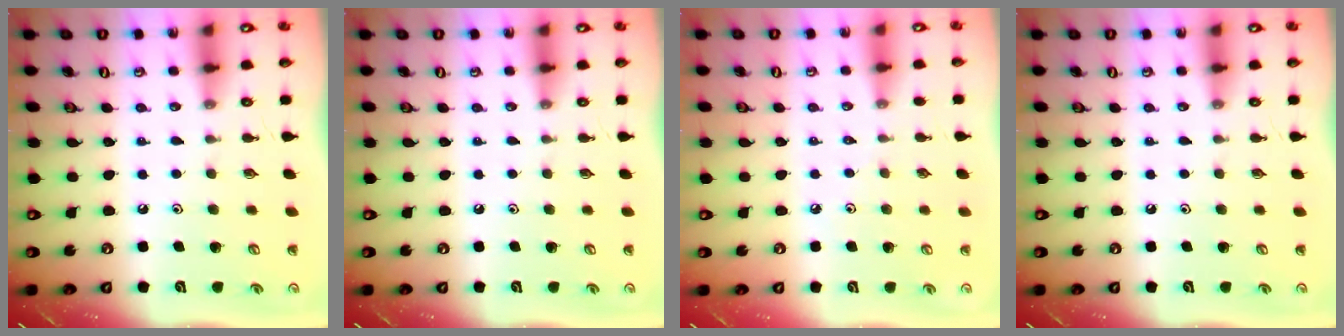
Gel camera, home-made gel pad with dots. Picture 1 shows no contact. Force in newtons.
{"total": 0.0}
{"total": 2.8, "press": 2.7, "slide": 0.6}
{"total": 0.0}